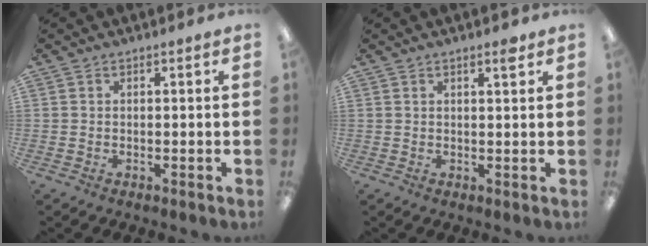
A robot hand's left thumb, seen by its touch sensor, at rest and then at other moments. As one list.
[{"total": 2.3, "force": [1.7, 0.4, 1.5], "torque": [-0.016, -0.006, 0.026]}]